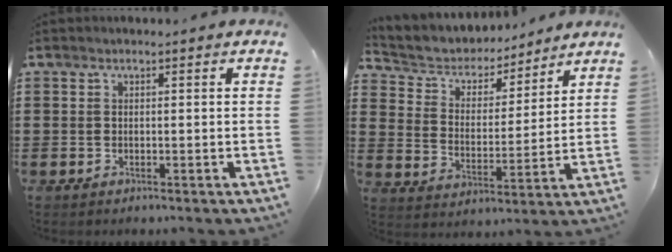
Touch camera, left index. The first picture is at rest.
{"total": 5.0, "force": [4.5, 2.0, 0.2], "torque": [-0.039, -0.031, 0.074]}